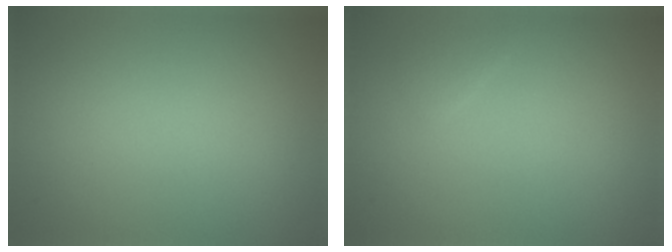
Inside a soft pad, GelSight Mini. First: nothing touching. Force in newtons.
{"total": 0.6, "press": 0.6, "slide": 0.0}